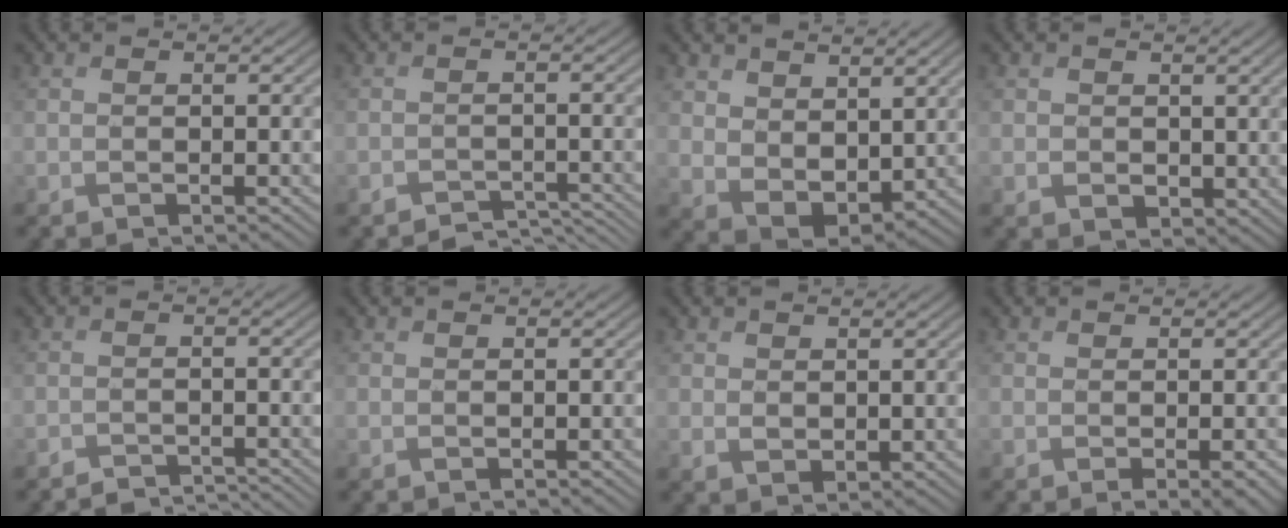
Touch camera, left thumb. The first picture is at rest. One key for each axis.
{"total": 3.3, "fx": -3.1, "fy": 0.7, "fz": 0.9, "tx": -0.014, "ty": -0.005, "tz": -0.049}
{"total": 7.4, "fx": 3.4, "fy": 4.7, "fz": 4.6, "tx": -0.118, "ty": -0.013, "tz": 0.075}
{"total": 2.3, "fx": 0.8, "fy": 1.9, "fz": 1.1, "tx": -0.033, "ty": -0.009, "tz": 0.016}
{"total": 3.0, "fx": -2.9, "fy": 0.2, "fz": 0.5, "tx": -0.006, "ty": -0.001, "tz": -0.053}
{"total": 0.0}
{"total": 1.9, "fx": 1.0, "fy": 1.2, "fz": 1.0, "tx": -0.024, "ty": -0.006, "tz": 0.024}
{"total": 1.4, "fx": -0.1, "fy": 0.2, "fz": 1.4, "tx": -0.024, "ty": -0.004, "tz": -0.003}